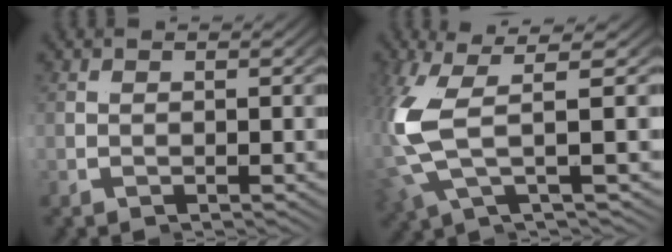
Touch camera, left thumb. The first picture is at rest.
{"total": 4.0, "force": [1.2, -1.0, 3.7], "torque": [-0.114, 0.017, 0.025]}